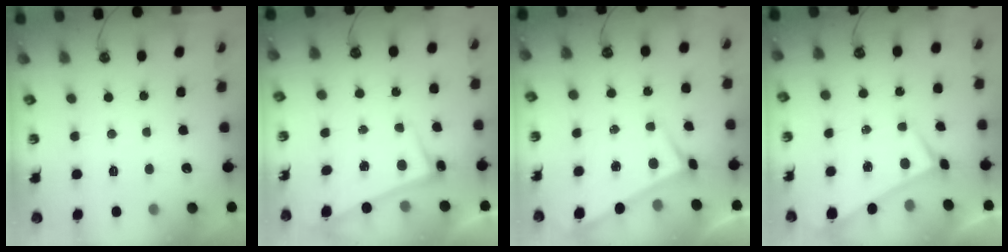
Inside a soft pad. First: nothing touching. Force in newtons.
{"total": 2.8, "press": 2.8, "slide": 0.5}
{"total": 2.1, "press": 2.1, "slide": 0.6}
{"total": 0.0}